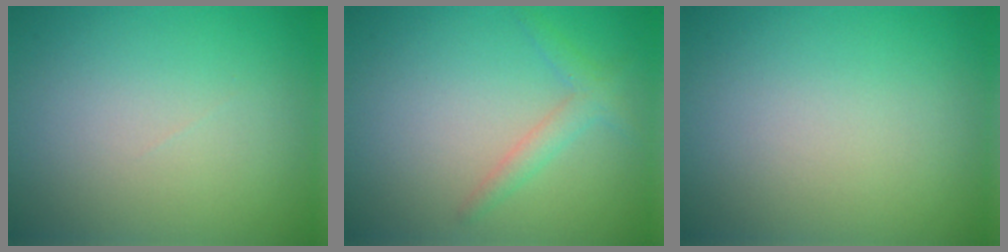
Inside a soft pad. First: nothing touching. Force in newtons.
{"total": 1.9, "press": 1.9, "slide": 0.0}
{"total": 0.0}